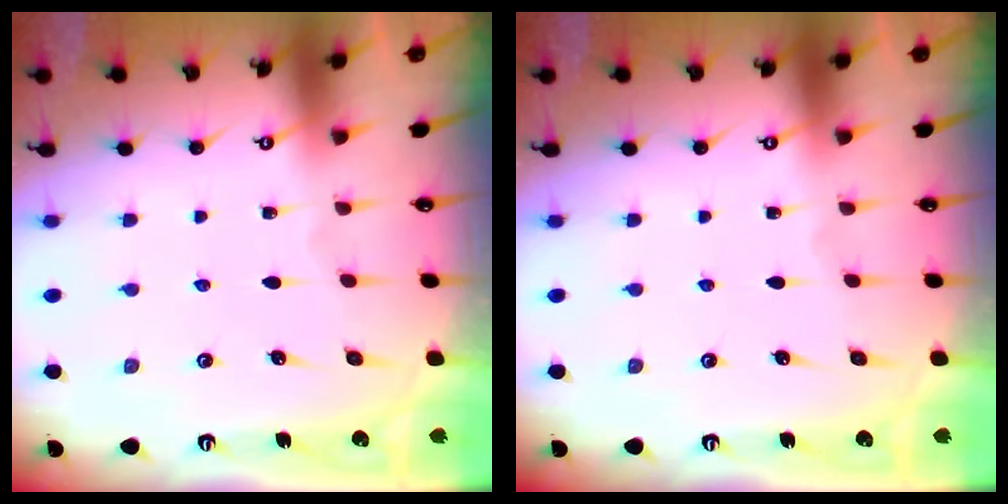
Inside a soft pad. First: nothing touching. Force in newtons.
{"total": 0.0}